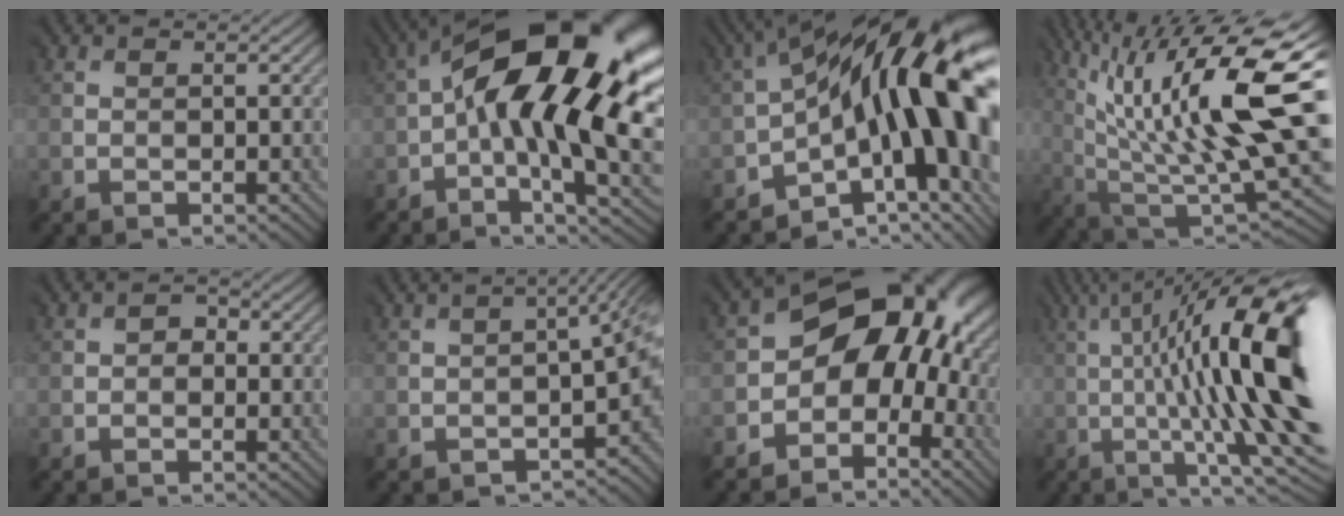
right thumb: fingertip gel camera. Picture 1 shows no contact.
{"total": 19.7, "force": [2.9, 7.5, 18.0], "torque": [-0.302, 0.021, 0.047]}
{"total": 18.1, "force": [0.0, 8.5, 16.0], "torque": [-0.220, 0.001, 0.001]}
{"total": 17.5, "force": [6.1, 4.2, 15.8], "torque": [-0.289, 0.015, 0.130]}
{"total": 1.4, "force": [-0.2, 1.3, 0.5], "torque": [-0.007, -0.003, -0.007]}
{"total": 6.7, "force": [-3.2, 2.0, 5.5], "torque": [-0.070, -0.021, -0.040]}
{"total": 11.5, "force": [-1.7, 8.6, 7.4], "torque": [-0.085, -0.001, -0.037]}
{"total": 18.6, "force": [1.3, 4.5, 18.0], "torque": [-0.255, 0.036, 0.027]}